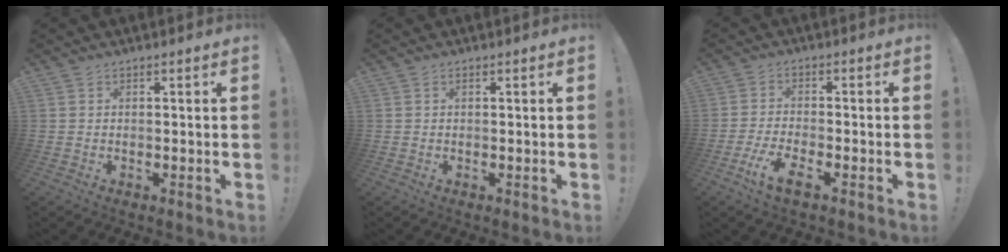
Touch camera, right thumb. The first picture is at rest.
{"total": 0.0}
{"total": 7.3, "force": [-3.9, 2.7, 5.6], "torque": [-0.116, 0.003, -0.069]}